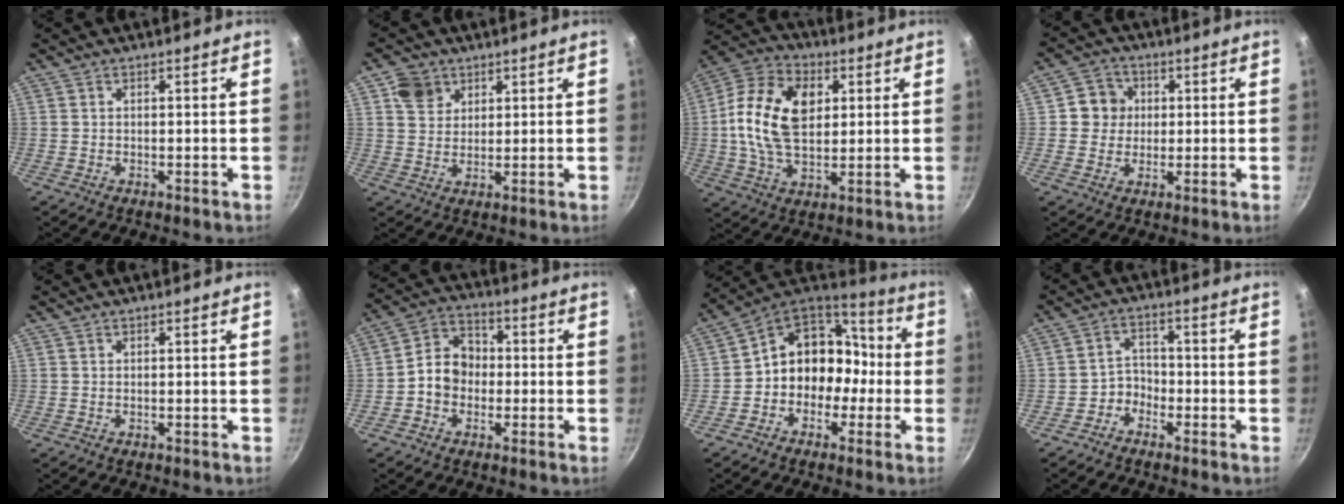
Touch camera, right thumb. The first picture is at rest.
{"total": 5.7, "force": [2.9, 4.5, 1.8], "torque": [-0.005, -0.003, 0.053]}
{"total": 16.9, "force": [2.8, 10.9, 12.6], "torque": [-0.216, 0.007, 0.037]}
{"total": 6.2, "force": [0.9, 5.9, 1.7], "torque": [0.011, 0.006, 0.004]}
{"total": 0.0}
{"total": 8.4, "force": [-1.2, 6.9, 4.6], "torque": [-0.042, 0.028, -0.036]}
{"total": 14.0, "force": [-2.4, 11.9, 7.1], "torque": [-0.055, 0.069, -0.051]}
{"total": 3.7, "force": [-2.3, 2.7, 0.9], "torque": [0.012, 0.030, -0.046]}